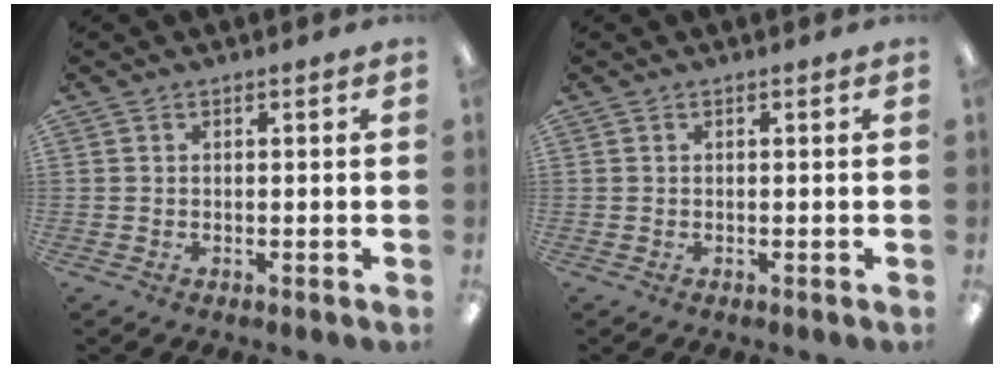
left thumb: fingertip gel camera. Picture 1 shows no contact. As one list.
[{"total": 0.0}]